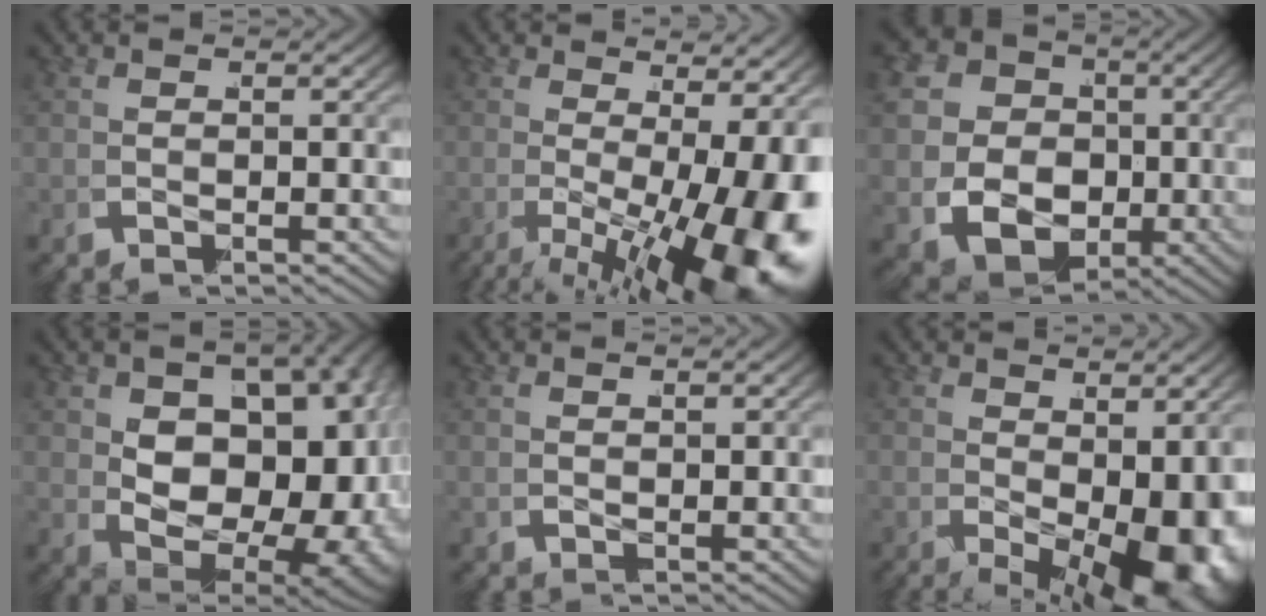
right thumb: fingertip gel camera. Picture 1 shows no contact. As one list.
[{"total": 14.4, "force": [-3.7, 7.7, 11.6], "torque": [-0.192, -0.059, -0.029]}, {"total": 20.0, "force": [0.7, 16.8, 10.9], "torque": [-0.249, -0.055, 0.015]}, {"total": 18.2, "force": [-1.7, 12.2, 13.4], "torque": [-0.243, -0.067, 0.007]}, {"total": 0.0}, {"total": 12.7, "force": [-3.1, 7.3, 9.9], "torque": [-0.147, -0.043, -0.029]}]